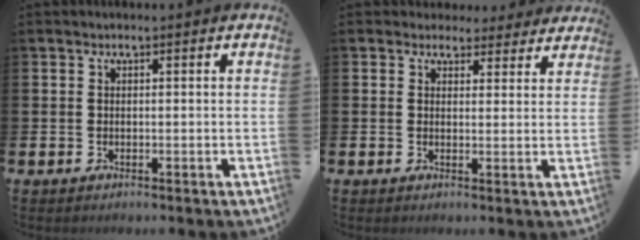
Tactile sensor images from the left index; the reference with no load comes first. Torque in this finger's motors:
{"motor_torque": [0.91, -1.23, 0.13, 0.02]}